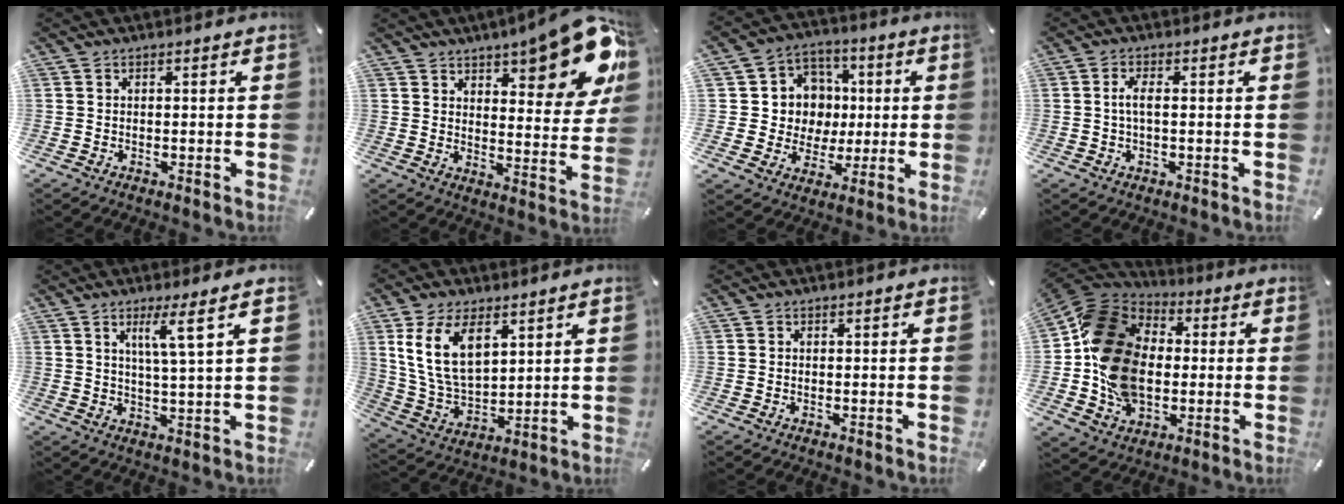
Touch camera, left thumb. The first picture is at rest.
{"total": 17.0, "force": [11.7, 6.0, 10.8], "torque": [-0.132, -0.087, 0.193]}
{"total": 11.6, "force": [0.3, 11.5, 2.0], "torque": [-0.021, -0.005, 0.015]}
{"total": 3.5, "force": [0.1, 1.2, 3.3], "torque": [-0.068, -0.001, -0.002]}
{"total": 7.3, "force": [3.6, -0.1, 6.4], "torque": [-0.120, -0.007, 0.054]}
{"total": 13.0, "force": [6.1, 7.6, 8.6], "torque": [-0.199, -0.011, 0.112]}
{"total": 0.0}
{"total": 19.2, "force": [-1.6, 15.2, 11.6], "torque": [-0.249, 0.017, -0.028]}